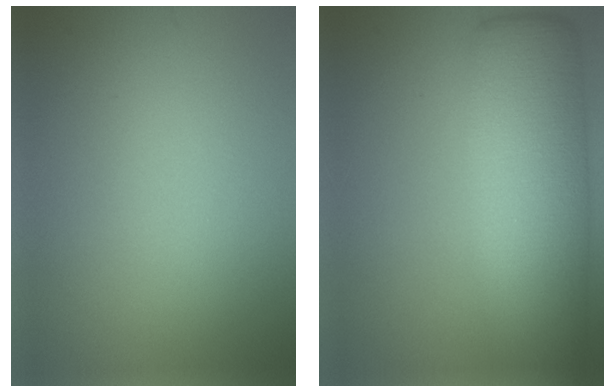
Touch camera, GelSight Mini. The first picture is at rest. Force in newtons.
{"total": 12.8, "press": 12.8, "slide": 0.9}